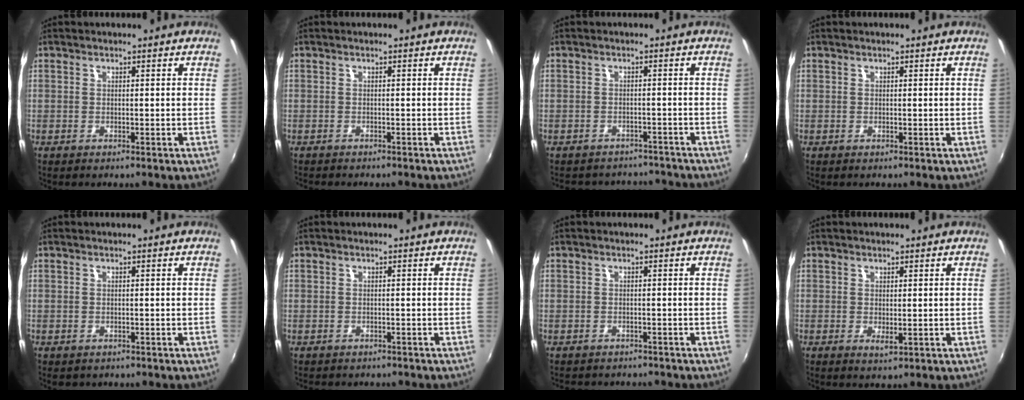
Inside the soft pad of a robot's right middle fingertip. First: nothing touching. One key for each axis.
{"total": 1.8, "fx": -1.7, "fy": 0.4, "fz": 0.4, "tx": -0.017, "ty": -0.010, "tz": -0.027}
{"total": 8.9, "fx": -7.9, "fy": 3.7, "fz": 1.6, "tx": -0.039, "ty": 0.015, "tz": -0.099}
{"total": 0.0}
{"total": 0.9, "fx": -0.5, "fy": 0.7, "fz": 0.2, "tx": -0.007, "ty": -0.003, "tz": -0.006}
{"total": 1.6, "fx": -1.2, "fy": 1.0, "fz": 0.1, "tx": -0.008, "ty": -0.001, "tz": -0.018}
{"total": 2.9, "fx": -2.4, "fy": 1.6, "fz": 0.3, "tx": -0.011, "ty": 0.000, "tz": -0.036}
{"total": 1.2, "fx": 0.2, "fy": 0.4, "fz": 1.1, "tx": -0.019, "ty": -0.004, "tz": 0.003}